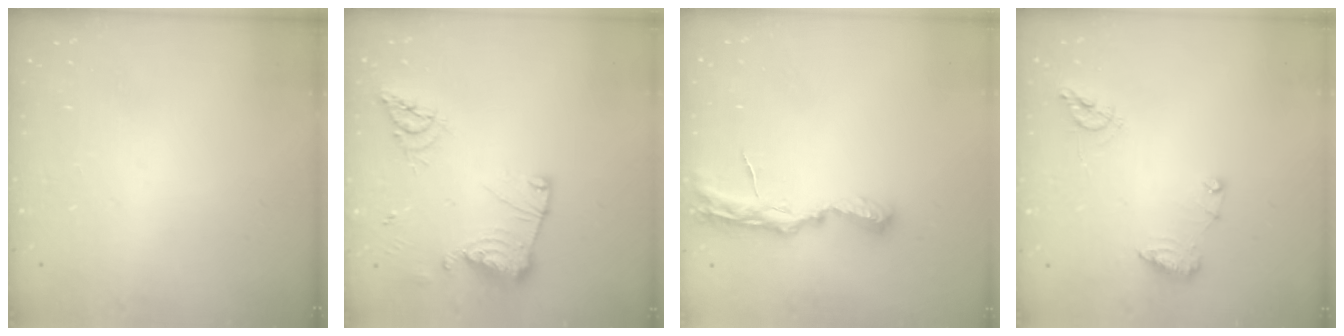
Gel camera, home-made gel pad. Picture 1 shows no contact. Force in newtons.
{"total": 15.0, "press": 14.9, "slide": 1.5}
{"total": 8.0, "press": 8.0, "slide": 0.7}
{"total": 8.9, "press": 8.9, "slide": 1.0}